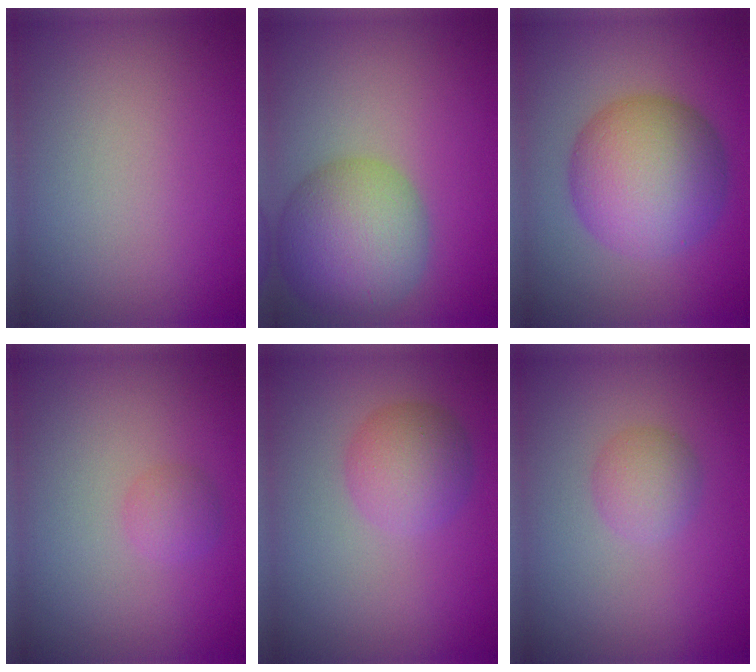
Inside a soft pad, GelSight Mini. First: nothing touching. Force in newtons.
{"total": 7.3, "press": 7.3, "slide": 0.3}
{"total": 8.7, "press": 8.7, "slide": 0.2}
{"total": 1.3, "press": 1.3, "slide": 0.0}
{"total": 3.5, "press": 3.5, "slide": 0.1}
{"total": 2.1, "press": 2.1, "slide": 0.1}